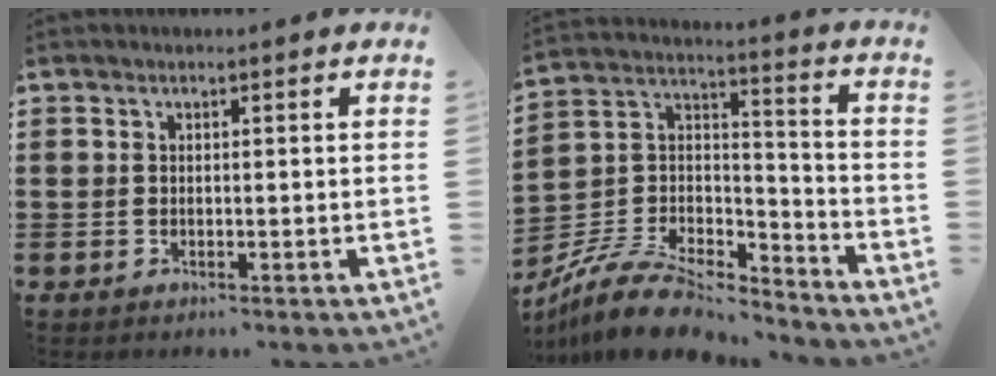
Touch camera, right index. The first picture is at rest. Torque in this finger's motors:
{"motor_torque": [-0.83, 0.94, -0.34, -0.21]}